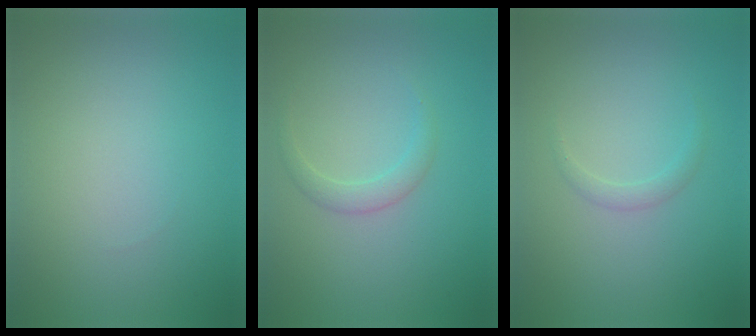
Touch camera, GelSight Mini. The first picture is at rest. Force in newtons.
{"total": 1.6, "press": 1.6, "slide": 0.2}
{"total": 1.0, "press": 1.0, "slide": 0.1}